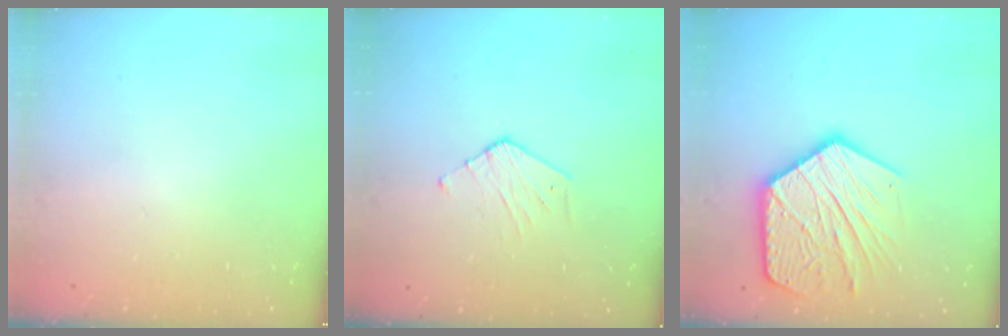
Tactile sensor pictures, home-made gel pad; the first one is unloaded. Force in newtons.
{"total": 3.0, "press": 3.0, "slide": 0.3}
{"total": 20.8, "press": 20.7, "slide": 1.8}